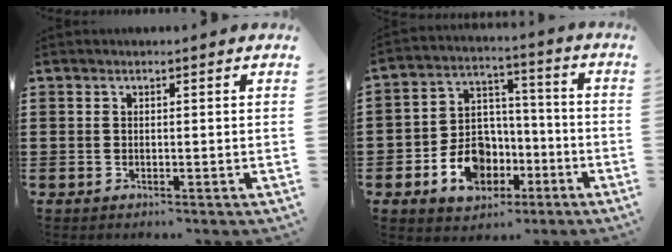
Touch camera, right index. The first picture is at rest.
{"total": 10.3, "force": [-4.6, 7.9, 4.7], "torque": [-0.103, 0.026, -0.078]}